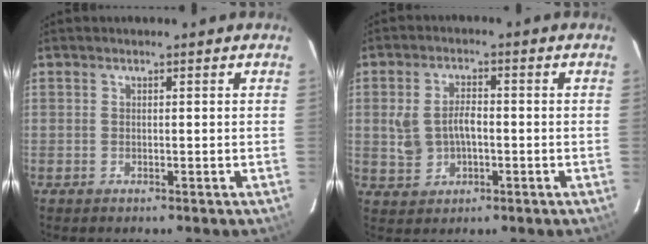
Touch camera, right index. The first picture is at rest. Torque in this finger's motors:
{"motor_torque": [0.18, 0.03, 0.16, 0.08]}